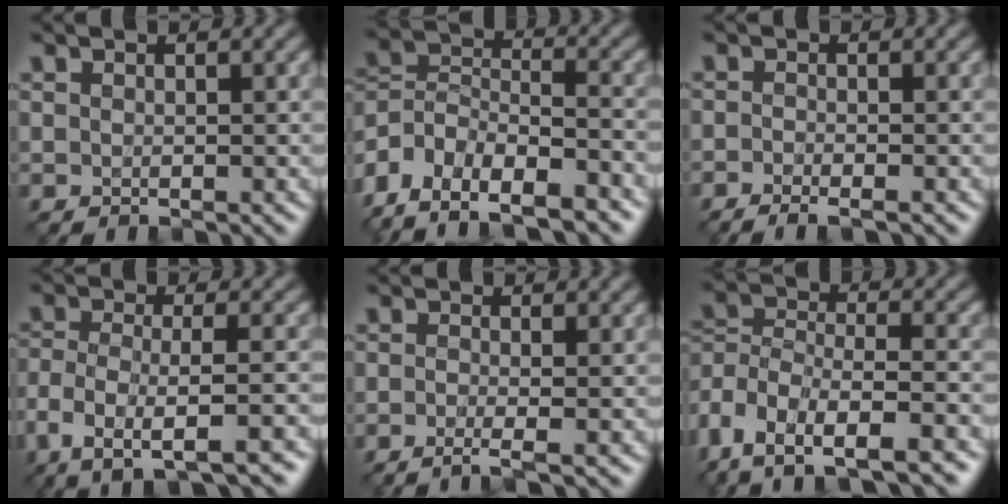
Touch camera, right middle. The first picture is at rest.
{"total": 10.3, "force": [-7.7, 4.8, 4.8], "torque": [-0.082, 0.012, -0.136]}
{"total": 2.8, "force": [-2.0, 0.7, 1.9], "torque": [-0.026, -0.004, -0.032]}
{"total": 6.5, "force": [-3.8, 1.9, 5.0], "torque": [-0.092, -0.005, -0.066]}
{"total": 2.1, "force": [-0.9, 0.6, 1.8], "torque": [-0.020, -0.007, -0.027]}
{"total": 12.0, "force": [-8.3, 5.9, 6.3], "torque": [-0.119, 0.009, -0.116]}